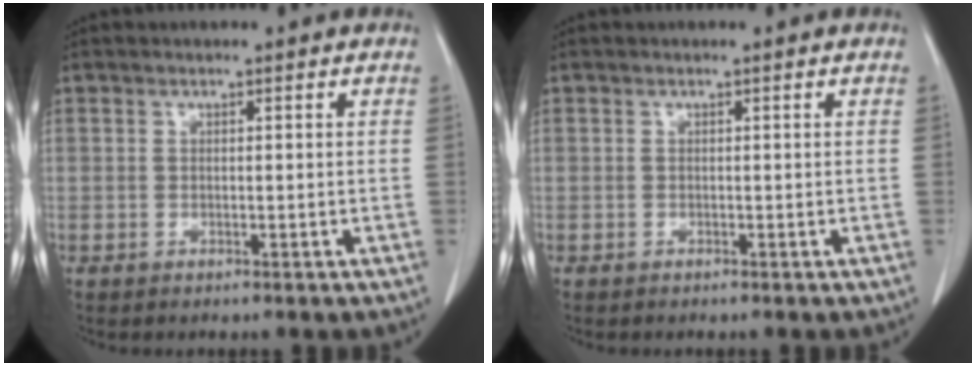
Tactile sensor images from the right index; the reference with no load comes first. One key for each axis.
{"total": 0.0}